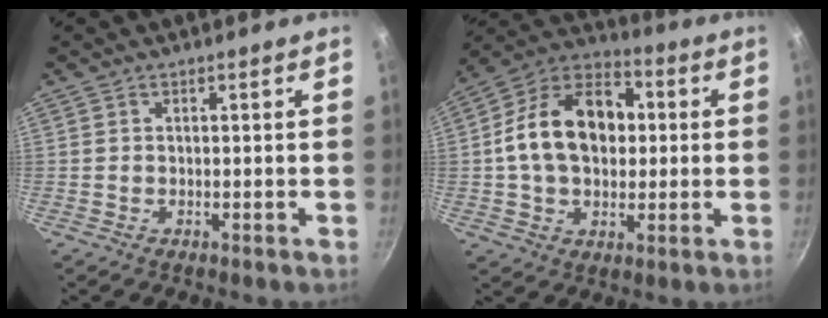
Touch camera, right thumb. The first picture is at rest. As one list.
[{"total": 18.3, "force": [1.3, 12.9, 13.0], "torque": [-0.186, 0.031, 0.005]}]